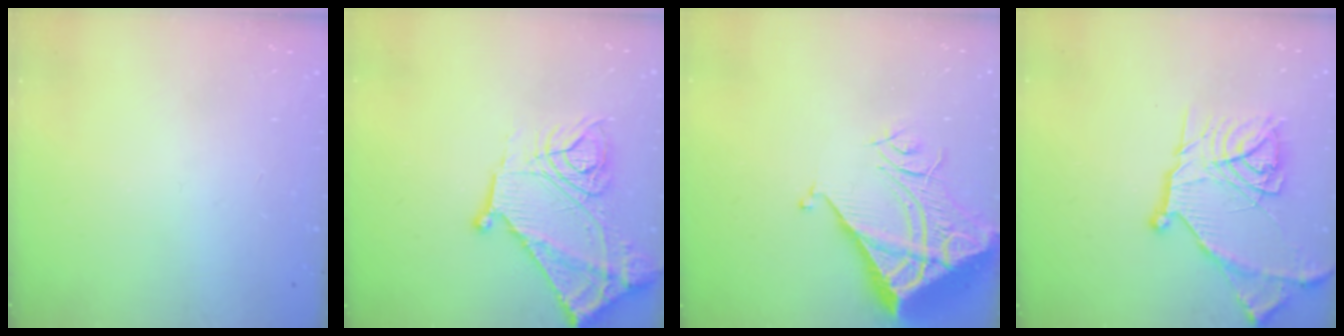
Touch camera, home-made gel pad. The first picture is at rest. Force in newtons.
{"total": 18.7, "press": 18.6, "slide": 1.7}
{"total": 10.3, "press": 10.3, "slide": 1.3}
{"total": 20.3, "press": 20.2, "slide": 1.6}